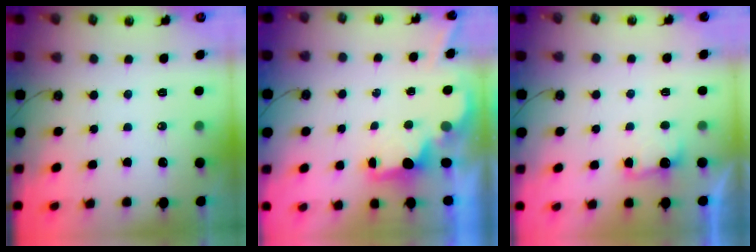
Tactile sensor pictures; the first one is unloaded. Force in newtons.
{"total": 2.0, "press": 1.9, "slide": 0.7}
{"total": 3.1, "press": 3.0, "slide": 1.0}